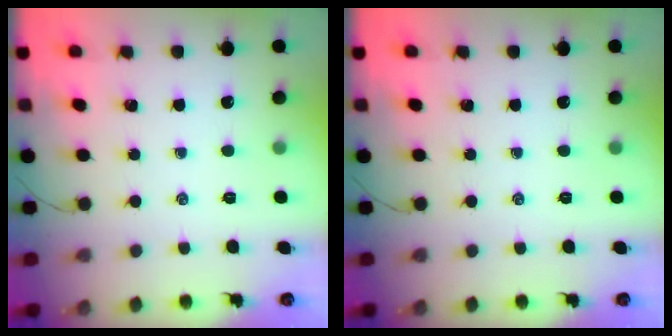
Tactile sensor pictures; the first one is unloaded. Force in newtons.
{"total": 0.0}